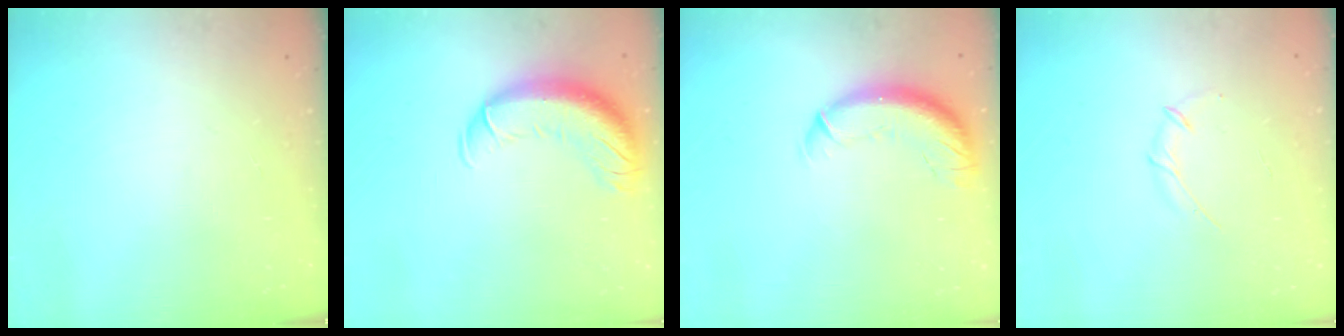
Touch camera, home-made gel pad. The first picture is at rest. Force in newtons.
{"total": 14.0, "press": 13.6, "slide": 3.3}
{"total": 12.0, "press": 11.7, "slide": 3.0}
{"total": 3.0, "press": 2.9, "slide": 0.8}